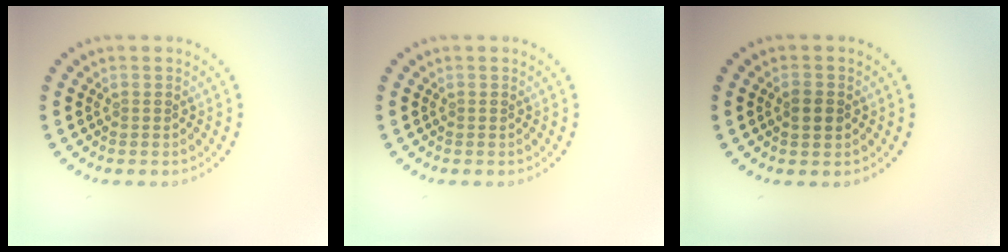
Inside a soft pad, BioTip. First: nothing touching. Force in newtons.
{"total": 0.0}
{"total": 1.6, "press": 1.6, "slide": 0.2}